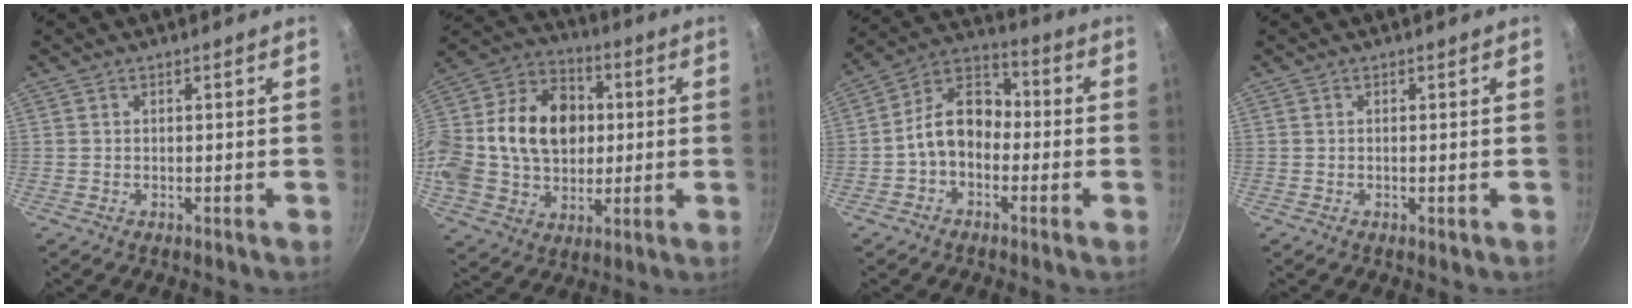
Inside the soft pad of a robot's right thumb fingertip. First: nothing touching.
{"total": 25.8, "force": [2.1, 19.5, 16.8], "torque": [-0.305, 0.042, 0.031]}
{"total": 10.8, "force": [-2.0, 7.7, 7.3], "torque": [-0.090, 0.045, -0.059]}
{"total": 0.8, "force": [-0.2, 0.2, 0.8], "torque": [-0.011, 0.000, -0.004]}